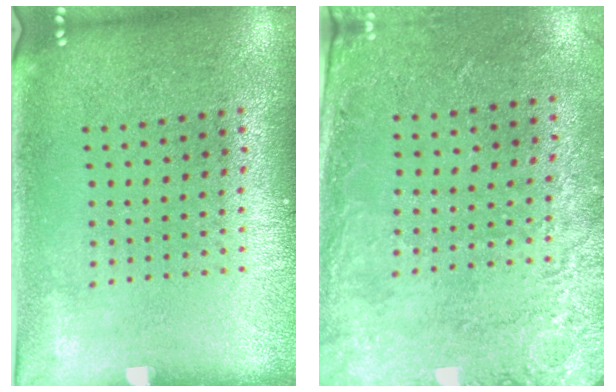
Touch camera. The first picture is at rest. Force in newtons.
{"total": 2.8, "press": 2.0, "slide": 1.9}